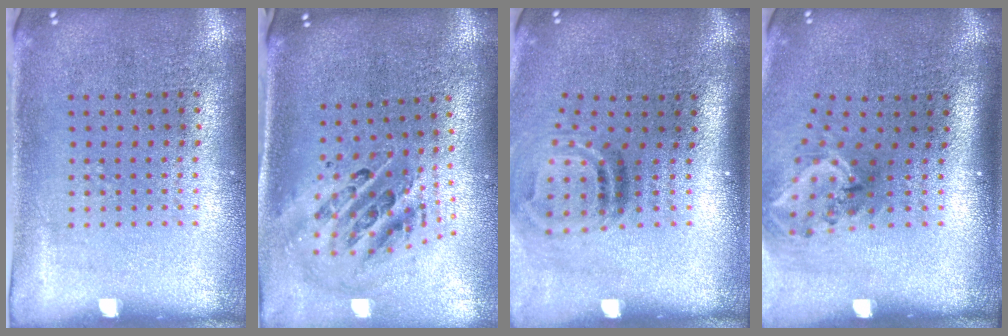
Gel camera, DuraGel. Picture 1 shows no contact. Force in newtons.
{"total": 1.6, "press": 1.3, "slide": 0.8}
{"total": 2.1, "press": 1.3, "slide": 1.7}
{"total": 2.1, "press": 1.3, "slide": 1.6}